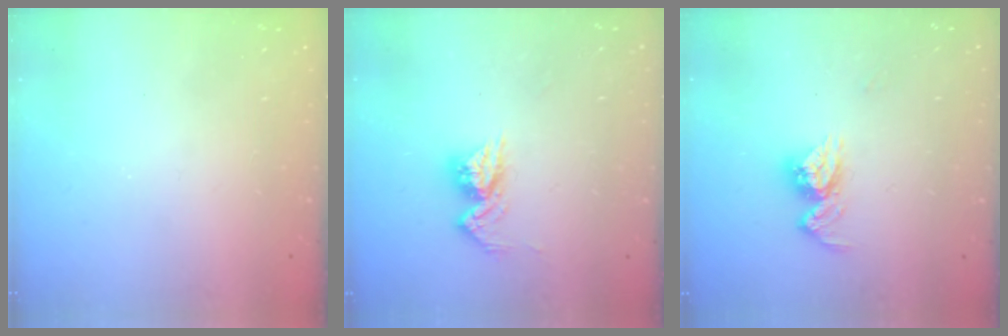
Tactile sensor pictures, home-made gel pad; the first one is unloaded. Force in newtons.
{"total": 9.6, "press": 9.6, "slide": 0.8}
{"total": 10.0, "press": 10.0, "slide": 0.8}